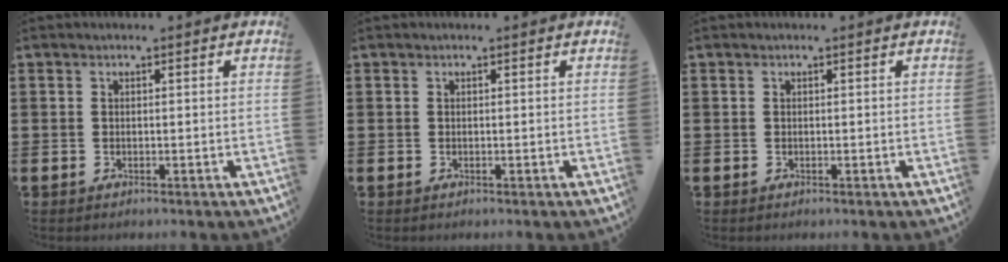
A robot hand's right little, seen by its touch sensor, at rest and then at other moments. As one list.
[{"total": 0.0}, {"total": 0.0}]